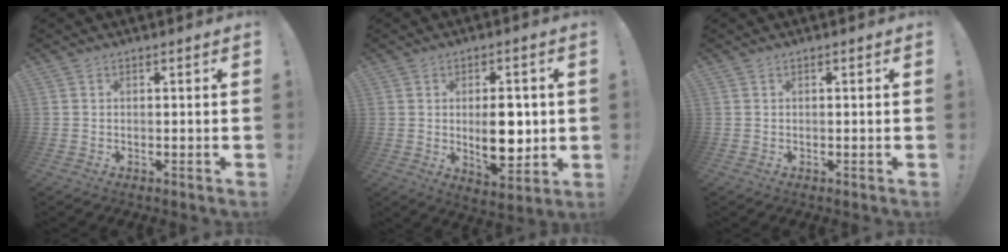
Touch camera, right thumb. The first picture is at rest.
{"total": 11.7, "force": [0.5, 6.7, 9.6], "torque": [-0.140, -0.007, 0.008]}
{"total": 0.0}